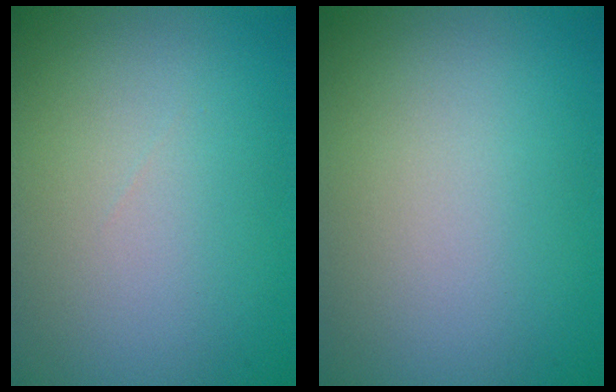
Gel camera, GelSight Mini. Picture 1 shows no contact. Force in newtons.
{"total": 0.0}